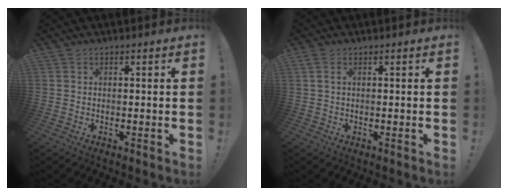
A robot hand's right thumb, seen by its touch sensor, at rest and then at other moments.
{"total": 2.1, "force": [0.8, 0.9, 1.7], "torque": [-0.041, 0.005, 0.016]}